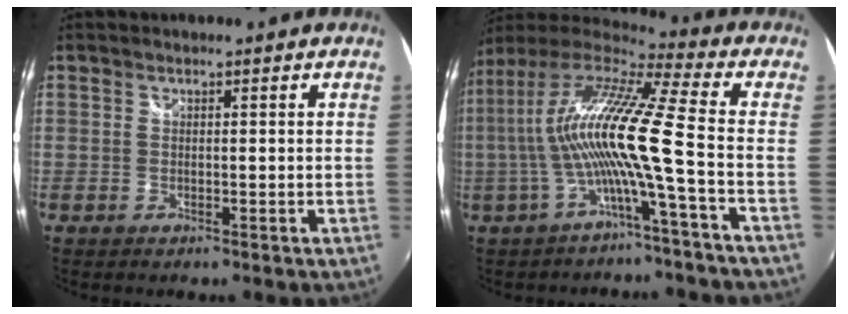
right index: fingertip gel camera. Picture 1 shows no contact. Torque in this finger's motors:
{"motor_torque": [1.75, -0.39, 1.05, 0.21]}